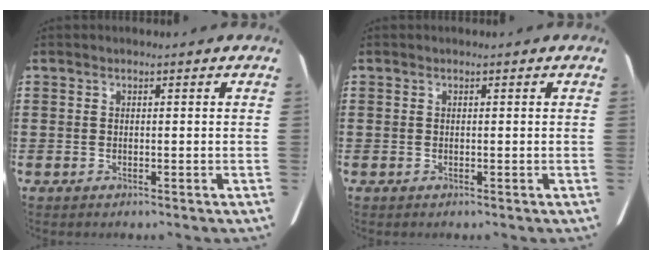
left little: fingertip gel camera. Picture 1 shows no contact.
{"total": 0.0}